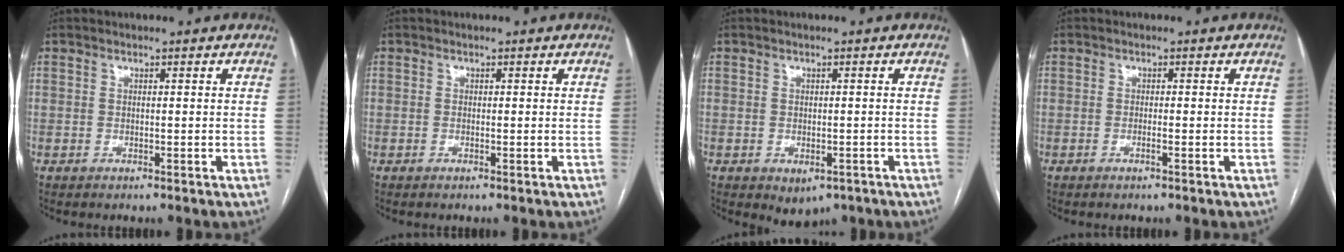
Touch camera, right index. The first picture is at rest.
{"total": 0.0}
{"total": 3.8, "force": [-2.2, 2.5, 1.9], "torque": [-0.015, -0.001, -0.019]}
{"total": 0.7, "force": [-0.4, -0.1, 0.6], "torque": [-0.012, 0.000, -0.006]}